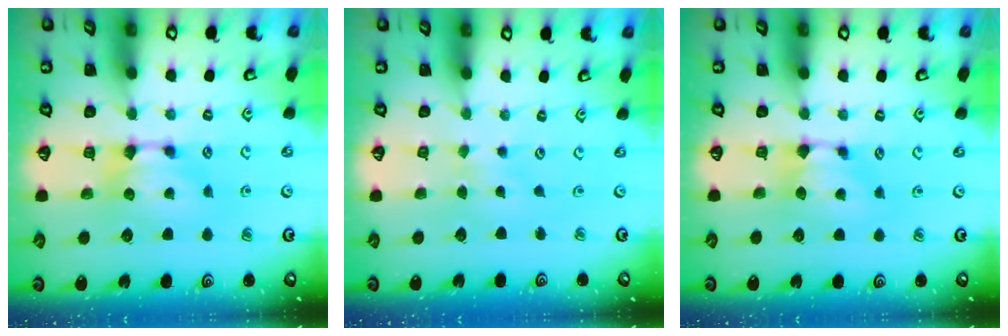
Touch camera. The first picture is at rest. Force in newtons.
{"total": 1.8, "press": 1.8, "slide": 0.1}
{"total": 0.9, "press": 0.6, "slide": 0.6}